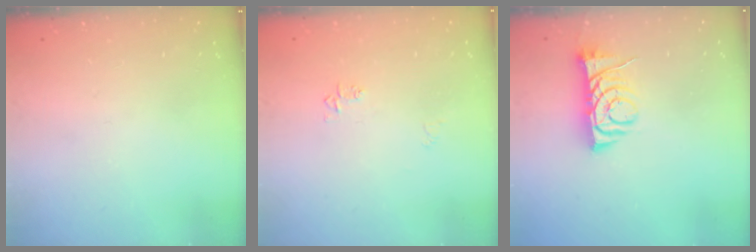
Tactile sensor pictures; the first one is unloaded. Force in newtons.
{"total": 4.2, "press": 4.1, "slide": 0.7}
{"total": 7.1, "press": 7.0, "slide": 0.9}